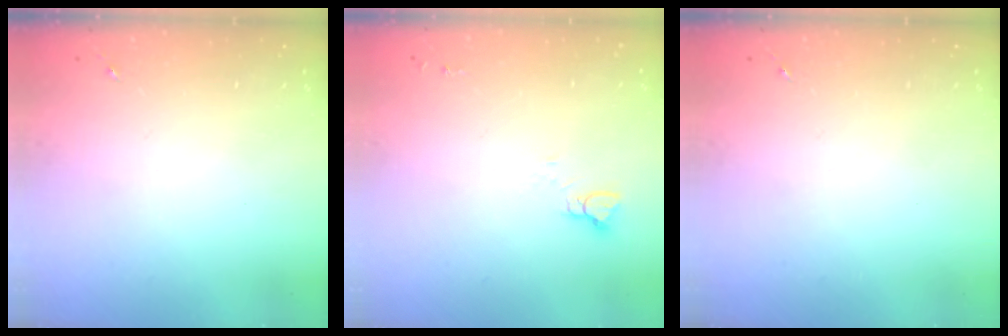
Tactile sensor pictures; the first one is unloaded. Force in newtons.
{"total": 3.6, "press": 3.6, "slide": 0.3}
{"total": 0.0}